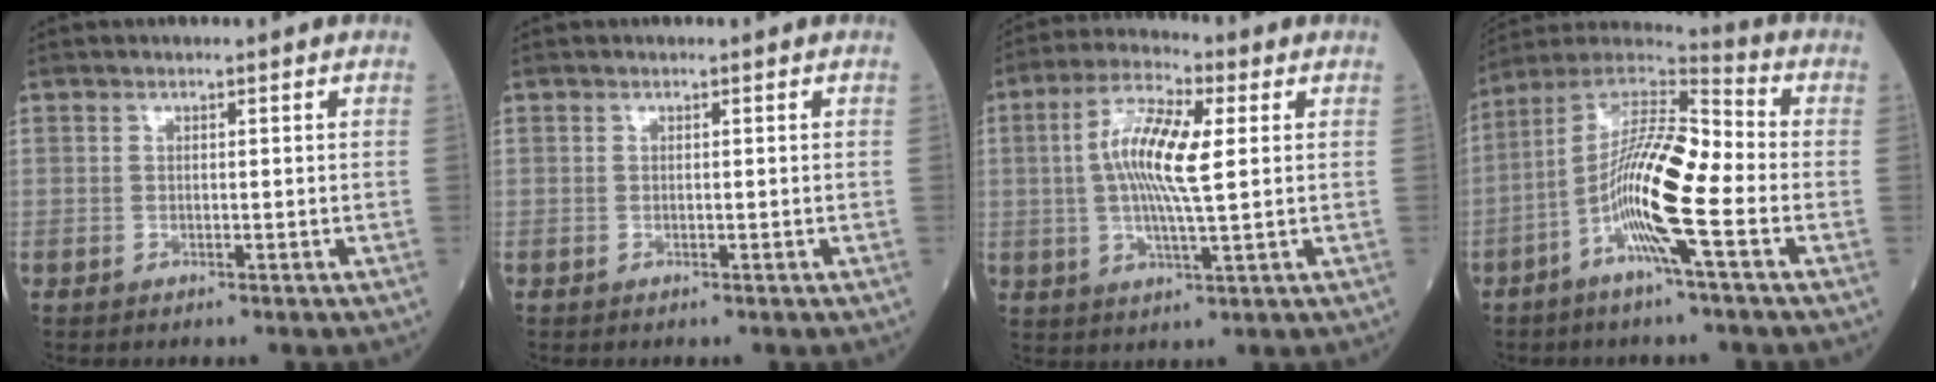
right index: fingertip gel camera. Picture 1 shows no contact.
{"total": 0.0}
{"total": 10.6, "force": [1.4, 1.8, 10.3], "torque": [-0.204, 0.006, 0.022]}
{"total": 14.0, "force": [-4.1, 1.2, 13.4], "torque": [-0.256, 0.009, -0.085]}